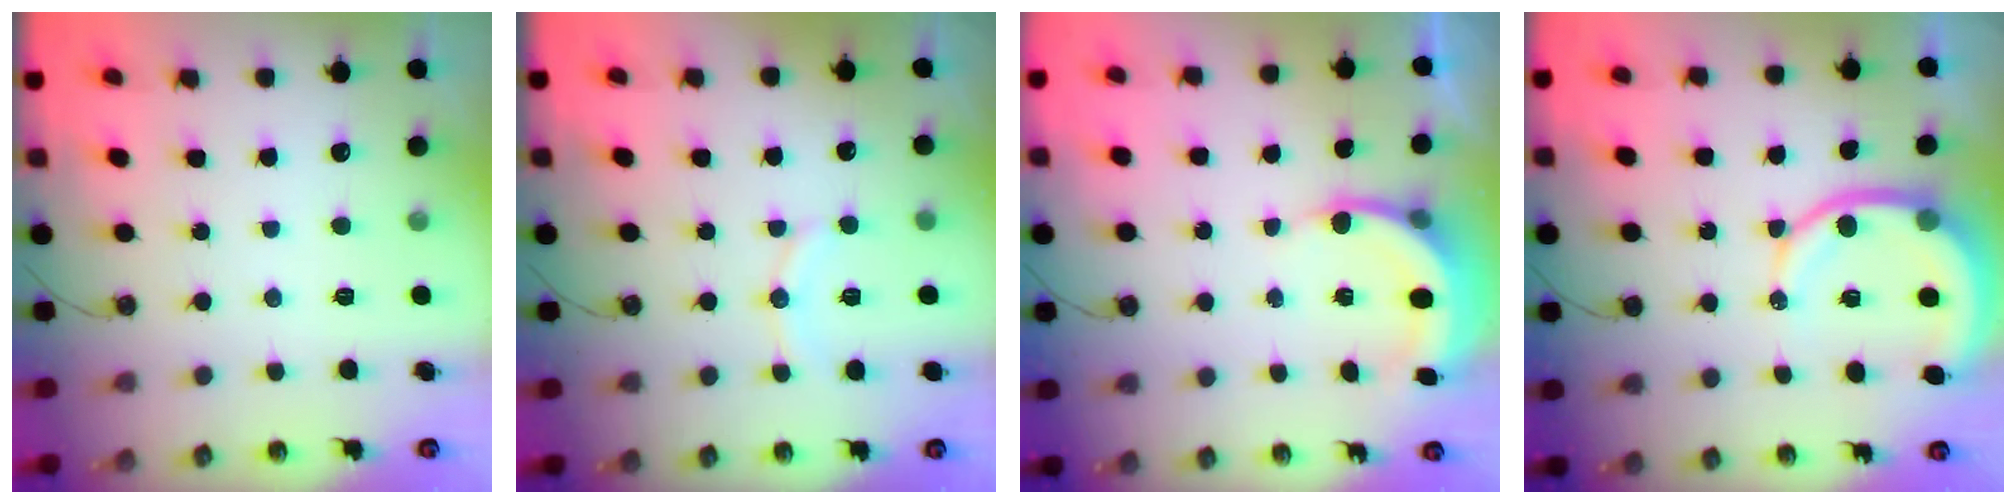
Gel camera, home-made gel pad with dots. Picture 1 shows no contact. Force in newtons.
{"total": 7.2, "press": 6.9, "slide": 2.0}
{"total": 6.9, "press": 6.8, "slide": 1.0}
{"total": 10.5, "press": 10.4, "slide": 1.4}